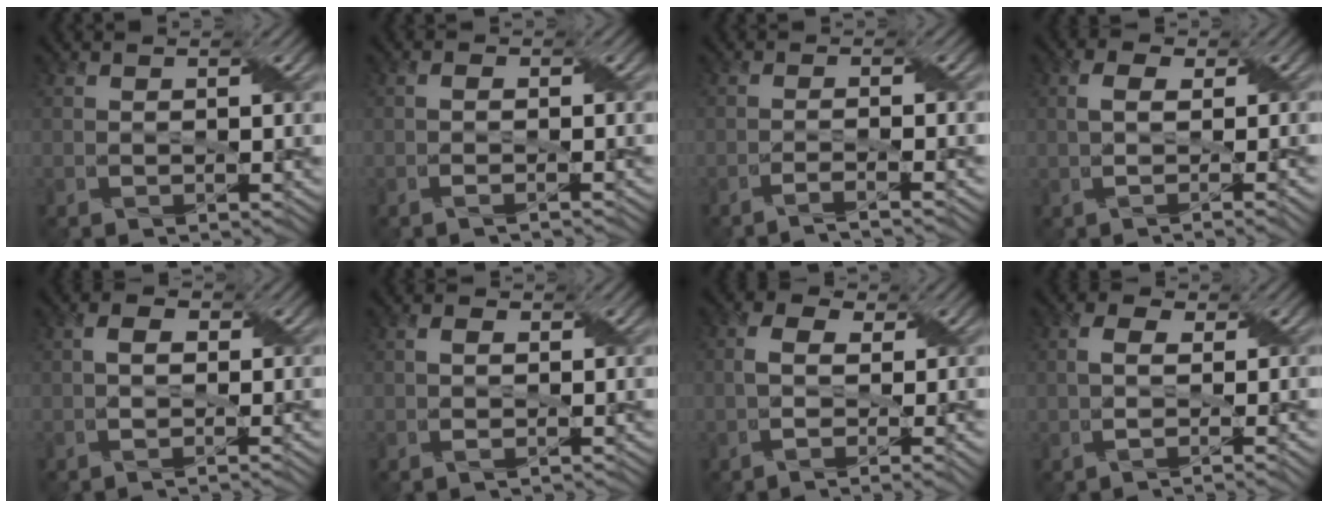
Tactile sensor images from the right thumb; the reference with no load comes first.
{"total": 1.3, "force": [-0.7, 0.3, 1.0], "torque": [-0.014, 0.003, -0.021]}
{"total": 2.8, "force": [-1.9, 0.1, 2.1], "torque": [-0.027, 0.009, -0.054]}
{"total": 3.9, "force": [0.0, 1.3, 3.7], "torque": [-0.052, 0.009, -0.010]}
{"total": 2.1, "force": [-0.9, 0.9, 1.7], "torque": [-0.030, 0.004, -0.017]}
{"total": 1.5, "force": [-0.5, 0.9, 1.1], "torque": [-0.019, -0.001, -0.009]}
{"total": 4.6, "force": [-1.0, 1.6, 4.2], "torque": [-0.070, 0.002, -0.024]}
{"total": 3.1, "force": [-0.5, 1.1, 2.9], "torque": [-0.045, 0.005, -0.019]}